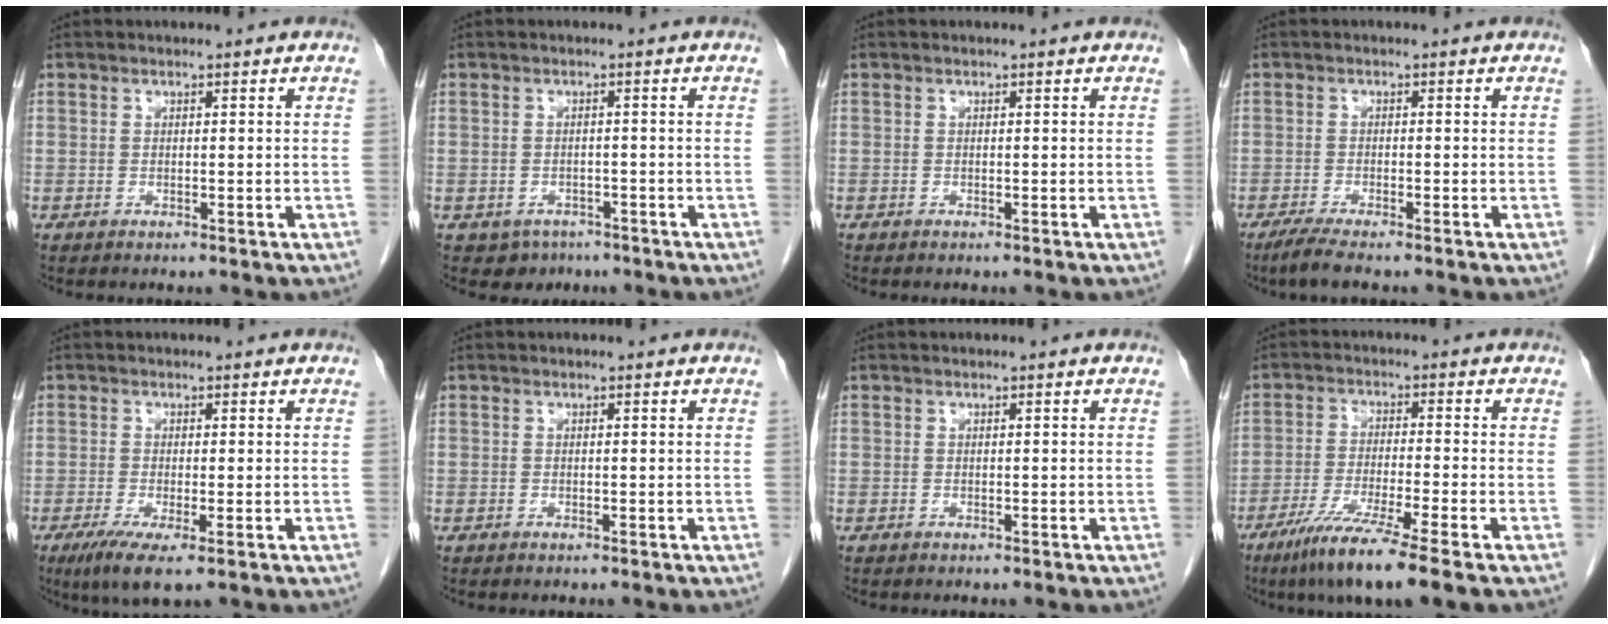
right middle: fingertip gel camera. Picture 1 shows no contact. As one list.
[{"total": 3.1, "force": [-2.0, 2.4, 0.3], "torque": [-0.005, 0.009, -0.024]}, {"total": 0.0}, {"total": 3.4, "force": [-2.7, 0.0, 2.1], "torque": [-0.045, -0.009, -0.051]}, {"total": 5.2, "force": [-2.6, 0.8, 4.4], "torque": [-0.078, -0.015, -0.041]}, {"total": 0.0}, {"total": 0.0}, {"total": 10.1, "force": [-6.9, -1.1, 7.3], "torque": [-0.133, -0.034, -0.121]}]